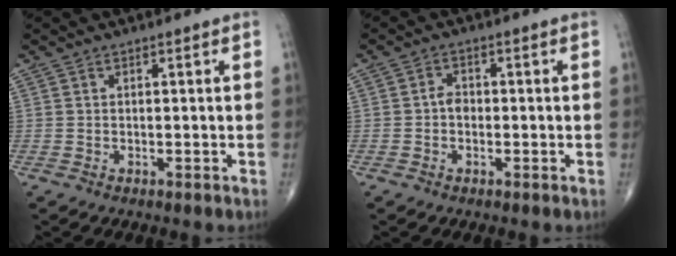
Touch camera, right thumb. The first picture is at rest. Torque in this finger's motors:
{"motor_torque": [0.52, 0.41, -0.12, -0.08, -0.01]}